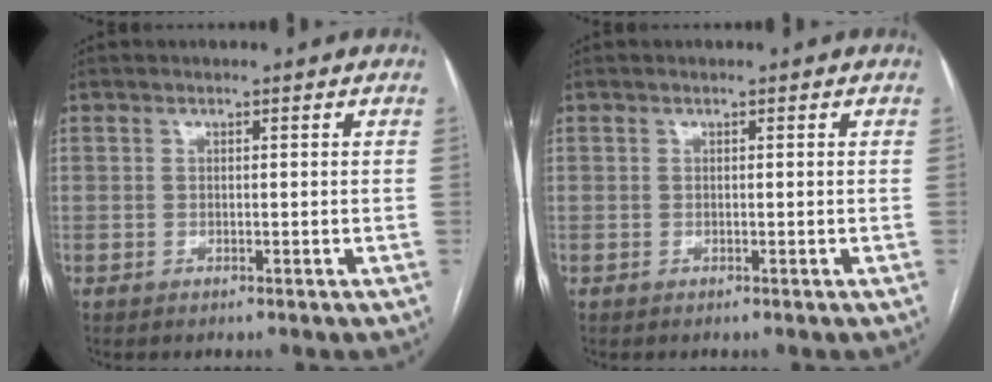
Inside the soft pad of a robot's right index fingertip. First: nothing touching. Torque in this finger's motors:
{"motor_torque": [0.00, 0.00, 0.00, 0.00]}